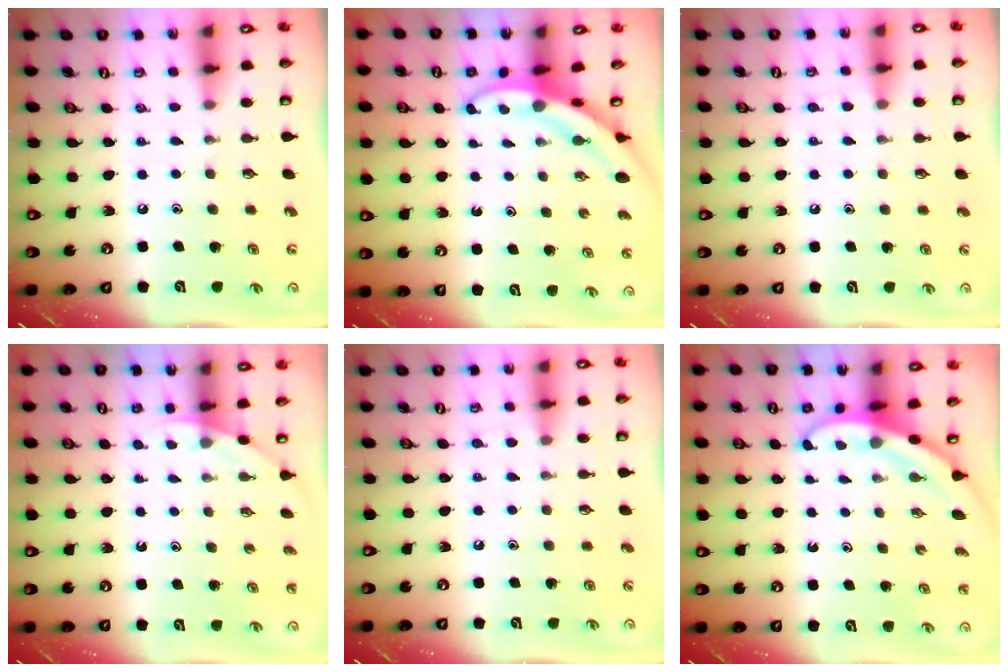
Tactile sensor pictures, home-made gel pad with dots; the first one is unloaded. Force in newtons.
{"total": 3.1, "press": 3.1, "slide": 0.3}
{"total": 4.0, "press": 4.0, "slide": 0.5}
{"total": 2.6, "press": 2.6, "slide": 0.1}
{"total": 4.0, "press": 4.0, "slide": 0.5}
{"total": 3.3, "press": 3.3, "slide": 0.2}